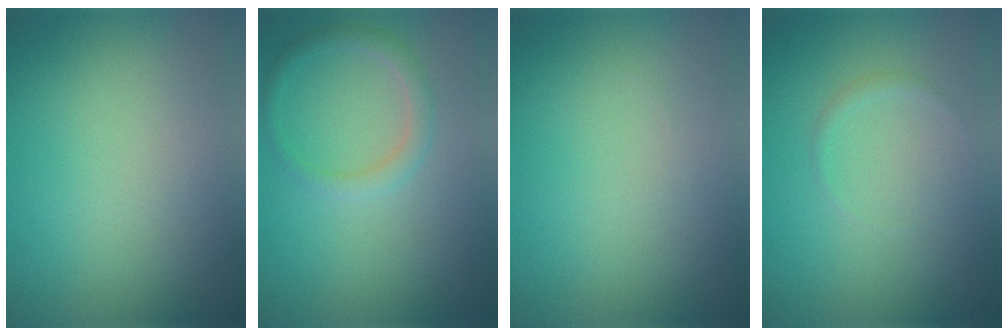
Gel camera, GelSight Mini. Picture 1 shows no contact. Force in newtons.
{"total": 1.7, "press": 1.7, "slide": 0.1}
{"total": 0.0}
{"total": 0.6, "press": 0.6, "slide": 0.0}